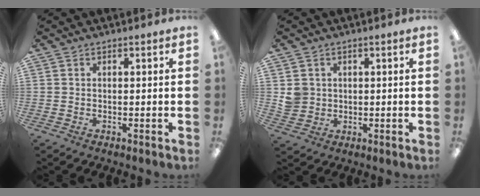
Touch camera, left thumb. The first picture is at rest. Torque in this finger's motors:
{"motor_torque": [0.05, 0.40, 0.26, -0.40, 0.00]}